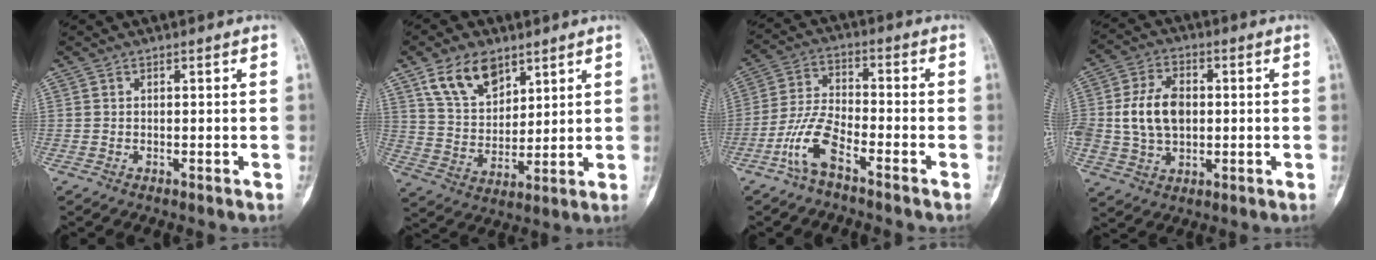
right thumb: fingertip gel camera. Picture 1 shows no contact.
{"total": 11.4, "force": [7.0, 6.6, 6.1], "torque": [-0.090, -0.033, 0.139]}
{"total": 8.4, "force": [-5.0, 2.6, 6.2], "torque": [-0.141, 0.028, -0.106]}
{"total": 10.9, "force": [0.5, 7.4, 7.9], "torque": [-0.134, 0.011, 0.013]}